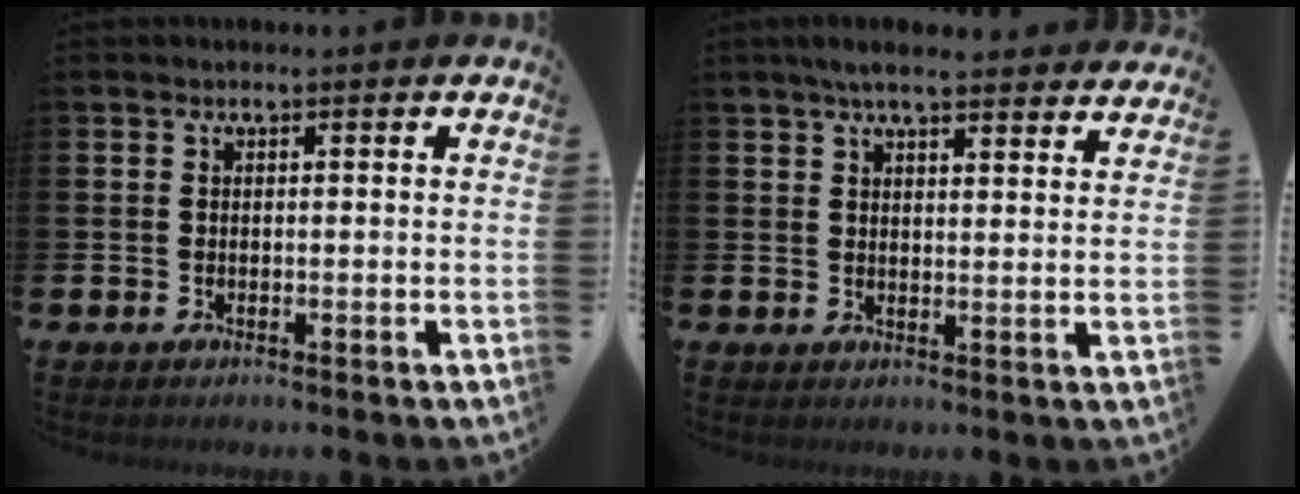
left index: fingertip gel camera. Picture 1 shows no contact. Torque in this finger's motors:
{"motor_torque": [0.63, -0.63, 0.71, 0.08]}